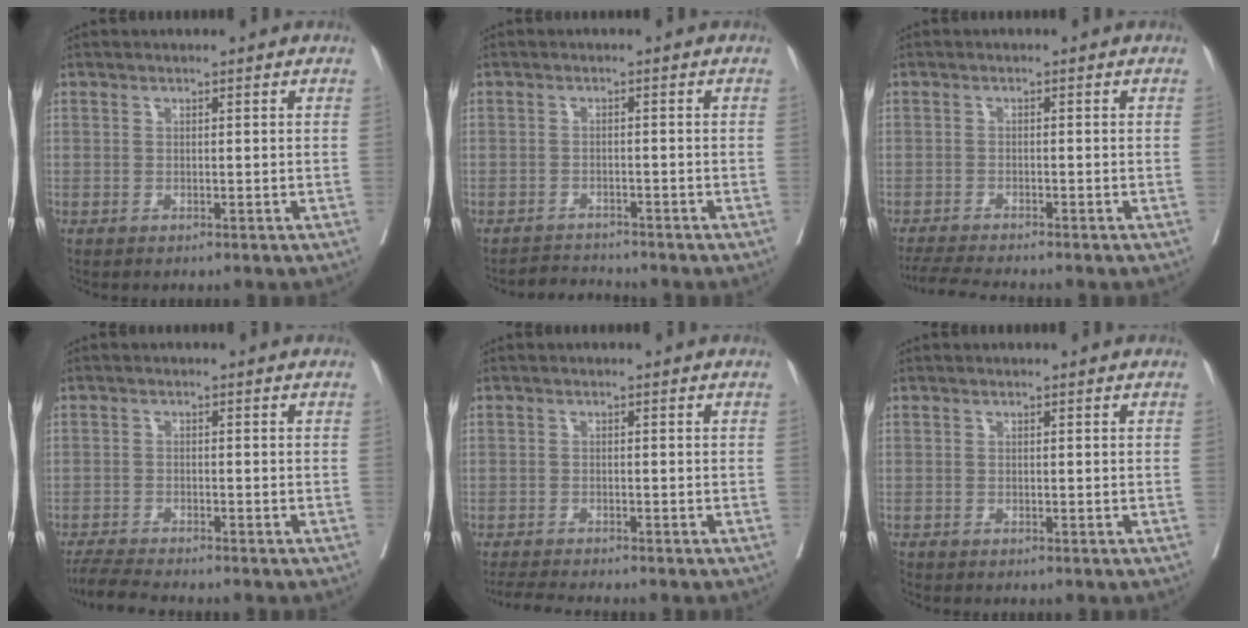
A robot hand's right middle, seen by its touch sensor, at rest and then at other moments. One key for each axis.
{"total": 2.7, "fx": -2.6, "fy": -0.1, "fz": -0.8, "tx": 0.016, "ty": -0.012, "tz": -0.042}
{"total": 5.2, "fx": -4.8, "fy": -0.5, "fz": 1.8, "tx": -0.028, "ty": -0.019, "tz": -0.084}
{"total": 4.6, "fx": -4.4, "fy": -0.5, "fz": 1.5, "tx": -0.024, "ty": -0.021, "tz": -0.078}
{"total": 4.6, "fx": -4.3, "fy": -0.1, "fz": 1.5, "tx": -0.023, "ty": -0.017, "tz": -0.073}
{"total": 0.6, "fx": -0.6, "fy": -0.1, "fz": 0.0, "tx": -0.004, "ty": -0.002, "tz": -0.016}